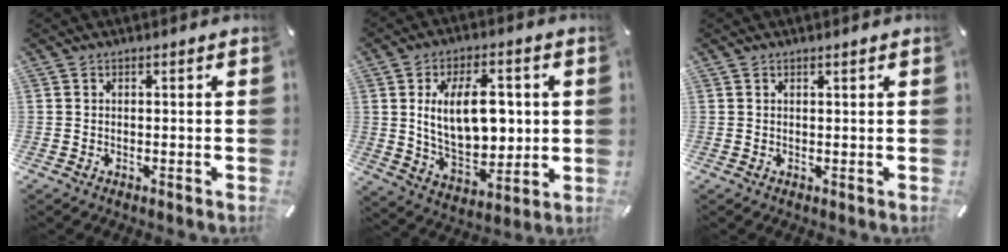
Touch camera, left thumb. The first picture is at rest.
{"total": 15.9, "force": [2.3, 9.6, 12.4], "torque": [-0.209, 0.000, 0.037]}
{"total": 0.6, "force": [0.5, 0.0, 0.3], "torque": [-0.005, -0.003, 0.009]}